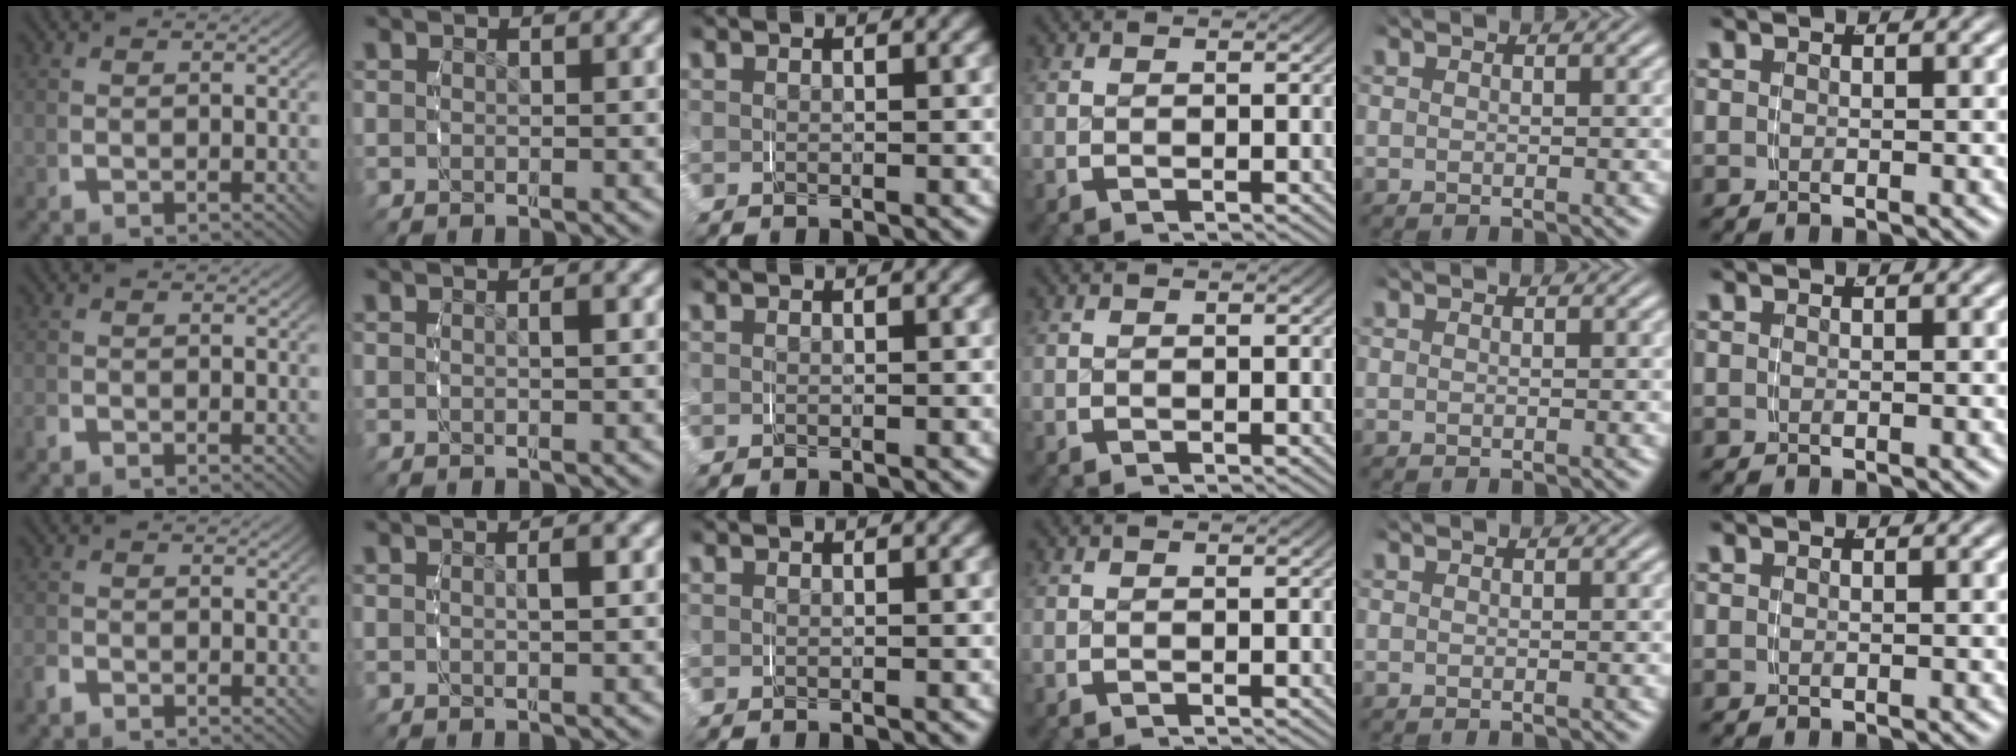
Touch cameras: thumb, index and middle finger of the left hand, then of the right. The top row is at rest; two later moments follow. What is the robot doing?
{"motion": "grasp_and_lifting", "object": "lipstick"}